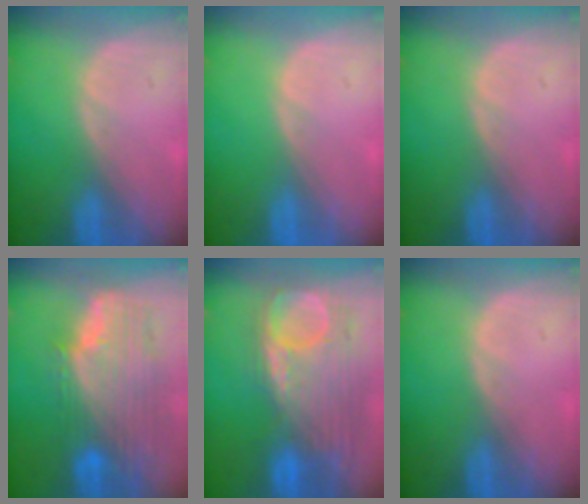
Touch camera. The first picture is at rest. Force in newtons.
{"total": 0.0}
{"total": 0.0}
{"total": 11.5, "press": 9.8, "slide": 6.0}
{"total": 12.4, "press": 10.5, "slide": 6.5}
{"total": 0.0}